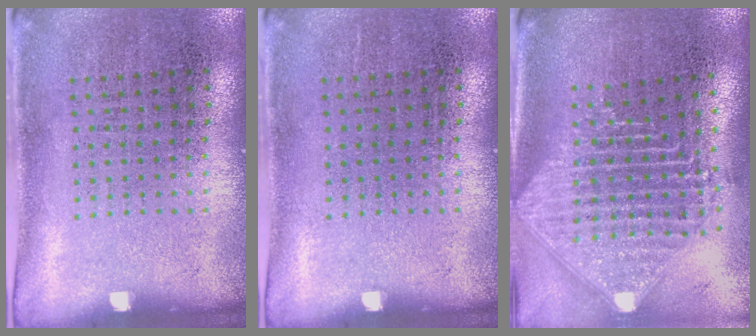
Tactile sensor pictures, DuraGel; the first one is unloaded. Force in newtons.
{"total": 0.0}
{"total": 2.4, "press": 1.9, "slide": 1.5}